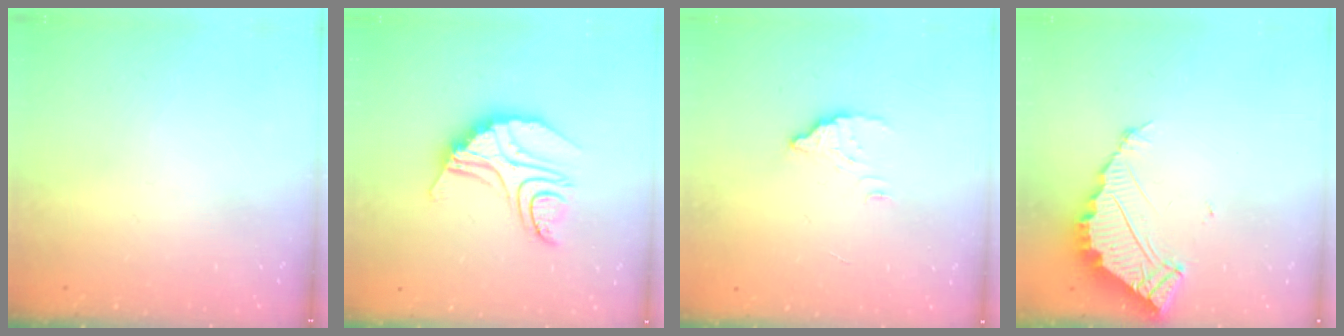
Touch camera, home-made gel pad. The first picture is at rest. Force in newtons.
{"total": 12.3, "press": 12.2, "slide": 1.0}
{"total": 2.8, "press": 2.8, "slide": 0.2}
{"total": 4.9, "press": 4.9, "slide": 0.1}